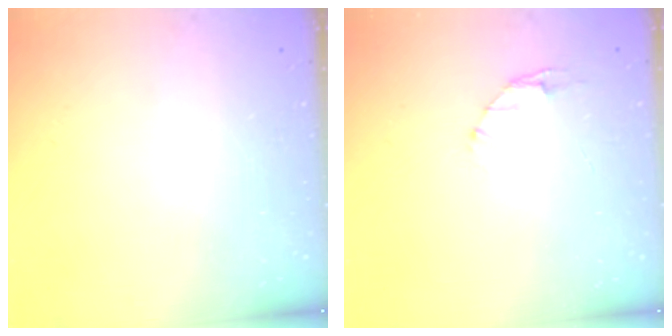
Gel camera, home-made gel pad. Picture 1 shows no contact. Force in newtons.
{"total": 3.1, "press": 3.1, "slide": 0.4}